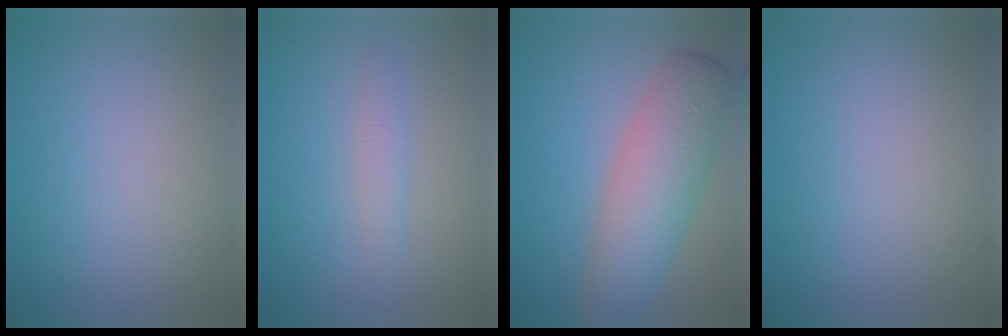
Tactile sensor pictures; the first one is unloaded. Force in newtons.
{"total": 1.5, "press": 1.5, "slide": 0.0}
{"total": 7.2, "press": 7.2, "slide": 0.2}
{"total": 0.0}